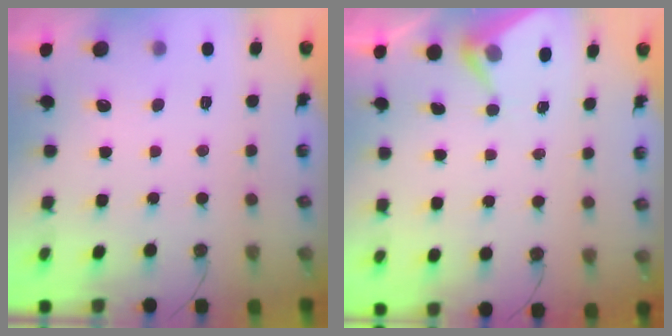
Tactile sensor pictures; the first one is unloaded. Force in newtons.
{"total": 4.1, "press": 4.1, "slide": 0.5}